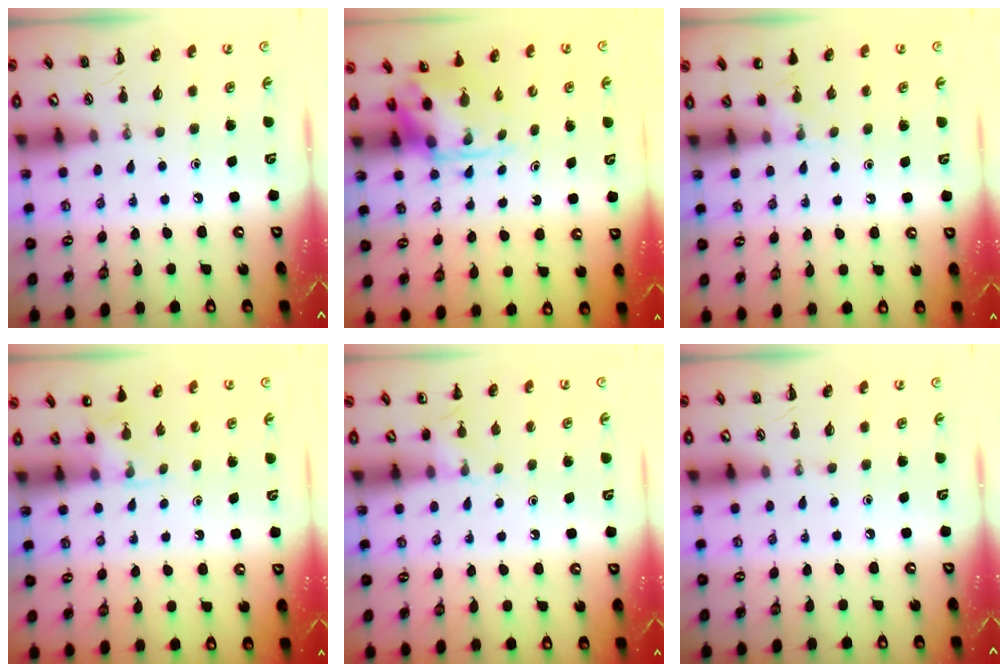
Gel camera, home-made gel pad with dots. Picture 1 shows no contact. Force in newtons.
{"total": 4.0, "press": 3.8, "slide": 1.0}
{"total": 3.7, "press": 3.6, "slide": 1.1}
{"total": 3.9, "press": 3.7, "slide": 1.3}
{"total": 5.5, "press": 5.1, "slide": 2.0}
{"total": 0.0}